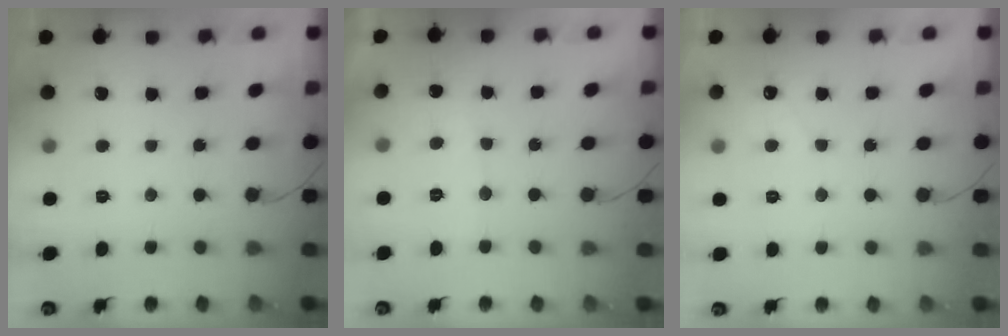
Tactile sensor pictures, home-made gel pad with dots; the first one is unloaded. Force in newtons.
{"total": 4.5, "press": 4.5, "slide": 0.4}
{"total": 2.2, "press": 2.2, "slide": 0.1}